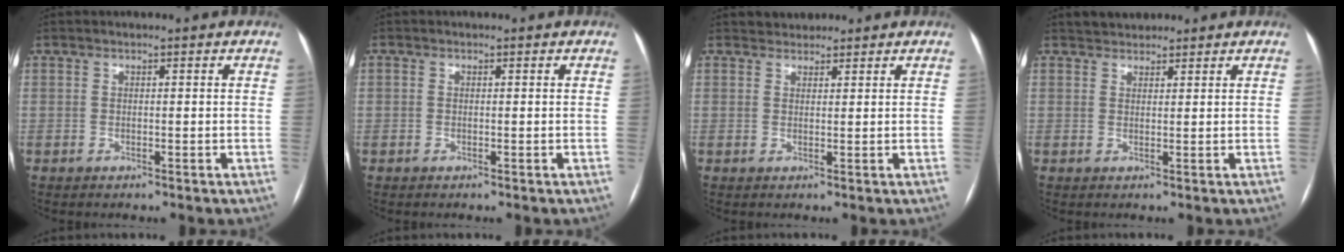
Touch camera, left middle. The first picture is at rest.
{"total": 0.0}
{"total": 2.0, "force": [1.8, 0.9, -0.3], "torque": [0.007, 0.011, 0.028]}
{"total": 2.5, "force": [2.2, 1.1, 0.0], "torque": [0.002, 0.014, 0.036]}